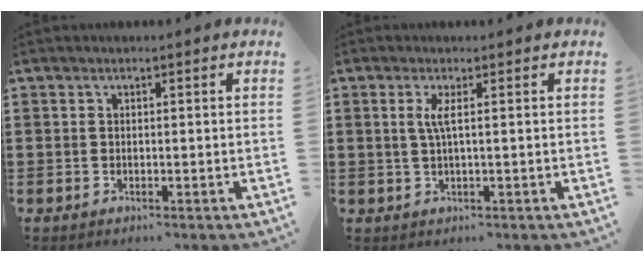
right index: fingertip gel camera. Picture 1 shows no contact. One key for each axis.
{"total": 2.5, "fx": 0.4, "fy": -0.1, "fz": 2.5, "tx": -0.058, "ty": -0.006, "tz": 0.002}